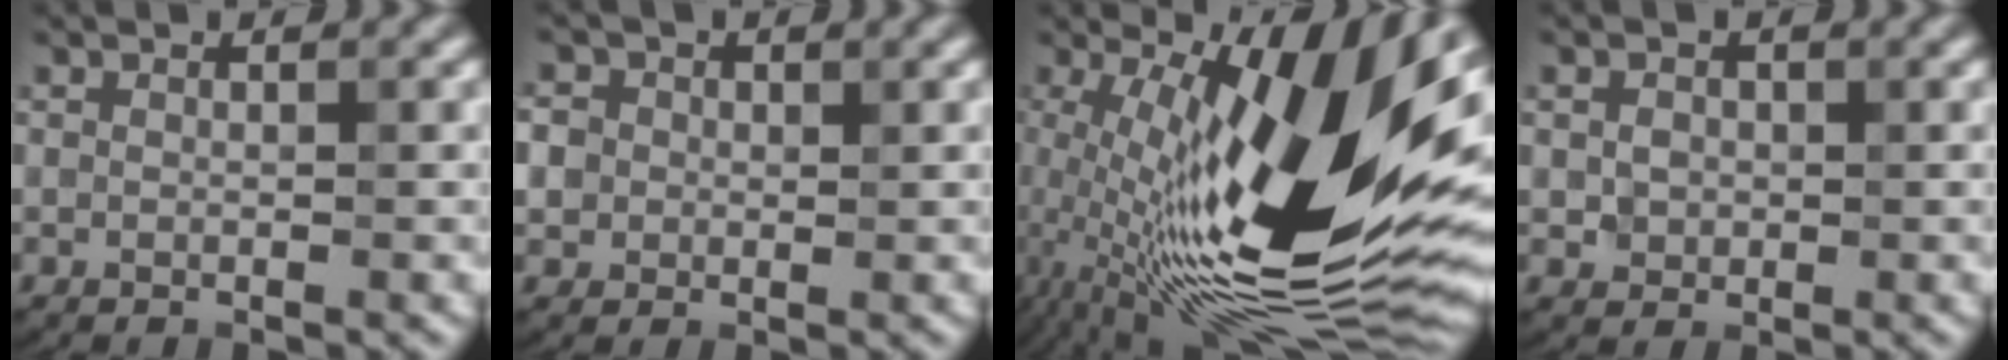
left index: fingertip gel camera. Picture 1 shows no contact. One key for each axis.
{"total": 3.9, "fx": 0.7, "fy": 3.6, "fz": 1.4, "tx": -0.024, "ty": 0.018, "tz": -0.006}
{"total": 17.5, "fx": 2.0, "fy": 6.3, "fz": 16.3, "tx": -0.277, "ty": -0.005, "tz": 0.028}
{"total": 1.7, "fx": 0.1, "fy": 1.5, "fz": 0.7, "tx": -0.010, "ty": -0.005, "tz": 0.003}